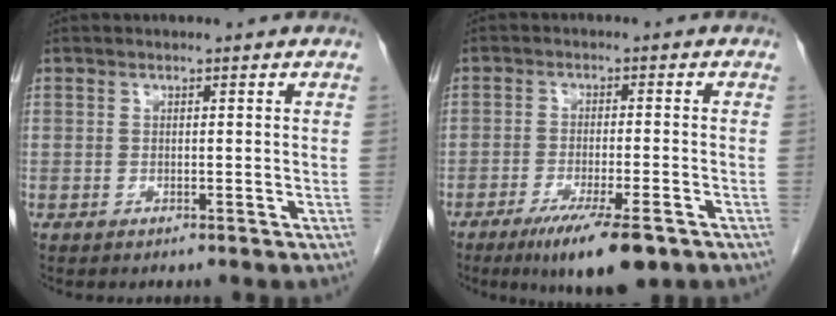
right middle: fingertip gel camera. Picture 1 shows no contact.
{"total": 9.8, "force": [-6.4, 1.3, 7.3], "torque": [-0.115, -0.021, -0.097]}